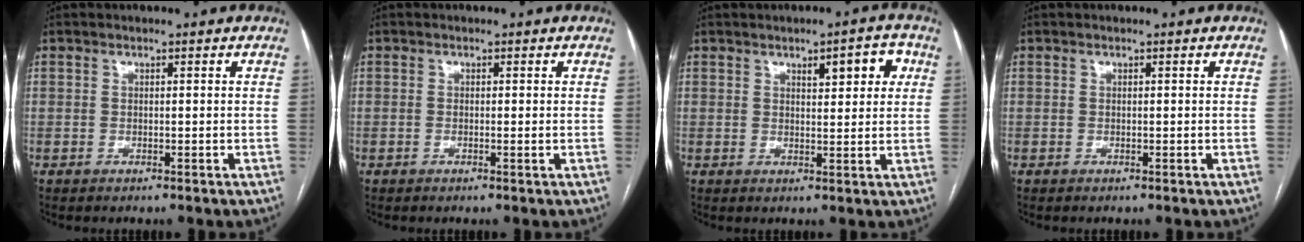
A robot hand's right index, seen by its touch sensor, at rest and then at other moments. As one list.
[{"total": 0.6, "force": [-0.2, 0.0, 0.6], "torque": [-0.012, 0.000, -0.003]}, {"total": 5.2, "force": [2.2, 1.5, 4.4], "torque": [-0.058, 0.008, 0.030]}, {"total": 0.0}]